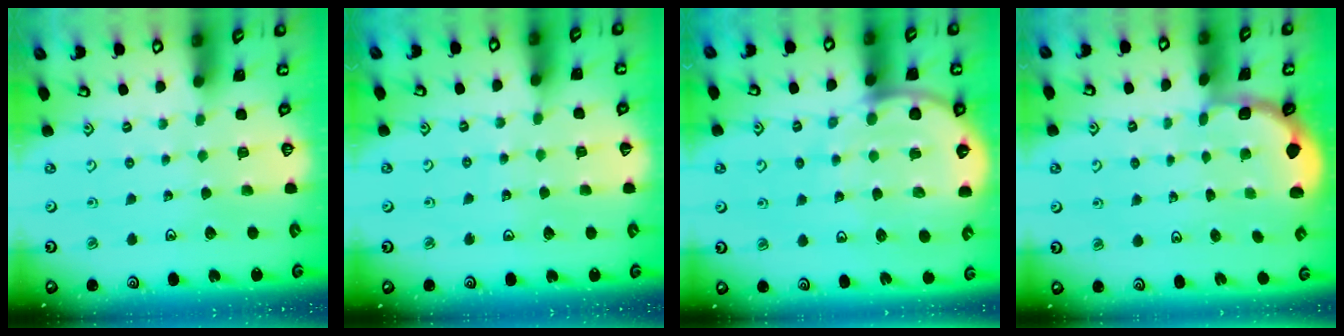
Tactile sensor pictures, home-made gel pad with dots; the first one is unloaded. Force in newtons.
{"total": 4.2, "press": 4.1, "slide": 0.4}
{"total": 8.9, "press": 8.8, "slide": 1.3}
{"total": 1.8, "press": 1.6, "slide": 0.7}